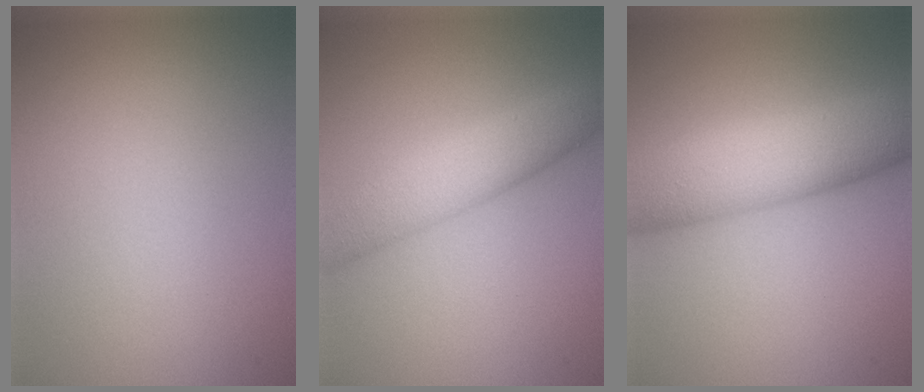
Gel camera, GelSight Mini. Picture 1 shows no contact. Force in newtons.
{"total": 5.6, "press": 5.6, "slide": 0.2}
{"total": 9.3, "press": 9.3, "slide": 0.1}